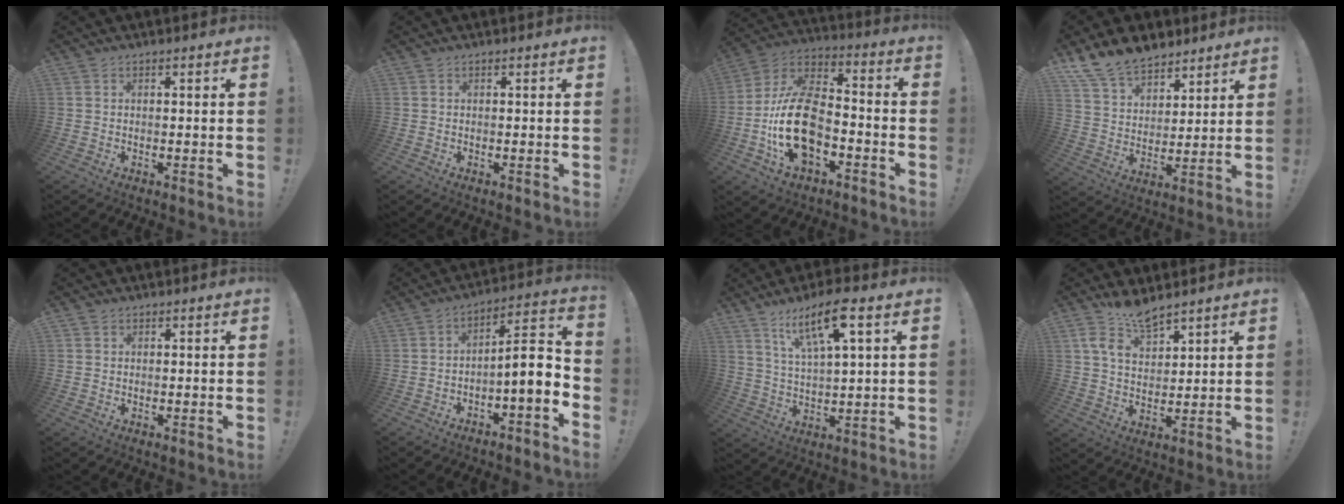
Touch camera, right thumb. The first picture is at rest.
{"total": 0.0}
{"total": 20.9, "force": [-6.4, 12.4, 15.5], "torque": [-0.302, 0.040, -0.099]}
{"total": 13.2, "force": [10.9, 6.7, 3.6], "torque": [-0.079, -0.078, 0.210]}
{"total": 0.7, "force": [0.5, 0.6, 0.1], "torque": [0.007, -0.002, 0.007]}
{"total": 8.8, "force": [-1.9, 1.6, 8.5], "torque": [-0.122, -0.007, -0.040]}
{"total": 13.0, "force": [7.1, 3.3, 10.5], "torque": [-0.177, -0.023, 0.114]}
{"total": 10.1, "force": [7.7, 4.2, 4.9], "torque": [-0.087, -0.045, 0.146]}